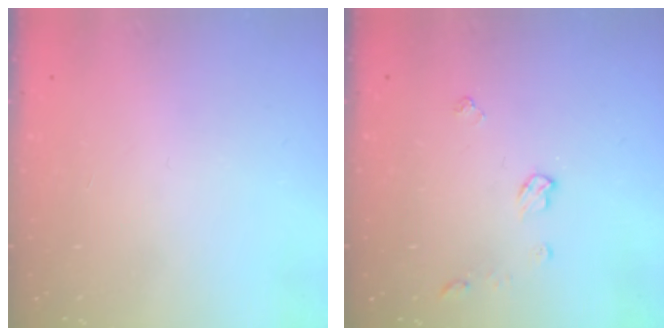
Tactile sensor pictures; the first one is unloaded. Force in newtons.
{"total": 6.3, "press": 6.3, "slide": 0.3}